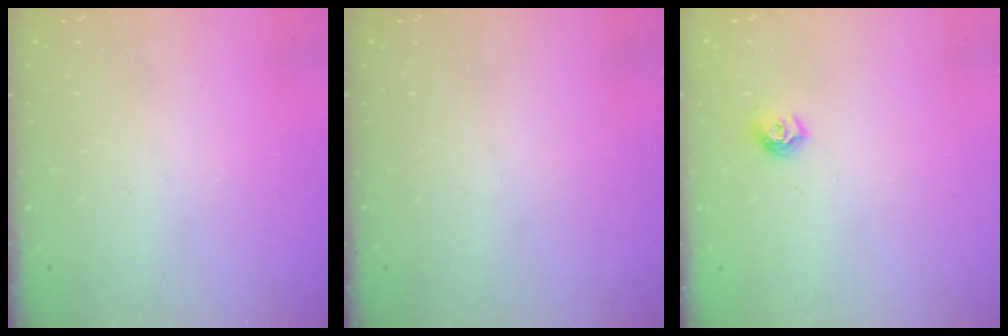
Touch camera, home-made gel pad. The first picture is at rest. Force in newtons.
{"total": 0.0}
{"total": 6.9, "press": 6.8, "slide": 0.7}